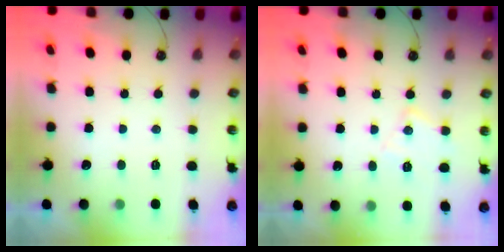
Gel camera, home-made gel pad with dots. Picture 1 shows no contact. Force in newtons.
{"total": 8.6, "press": 8.5, "slide": 0.6}